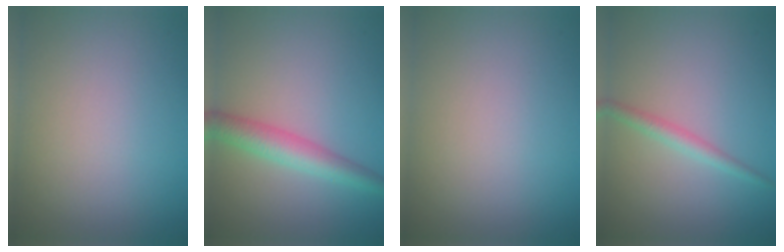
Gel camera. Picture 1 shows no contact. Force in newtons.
{"total": 3.9, "press": 3.9, "slide": 0.1}
{"total": 0.0}
{"total": 1.7, "press": 1.7, "slide": 0.0}